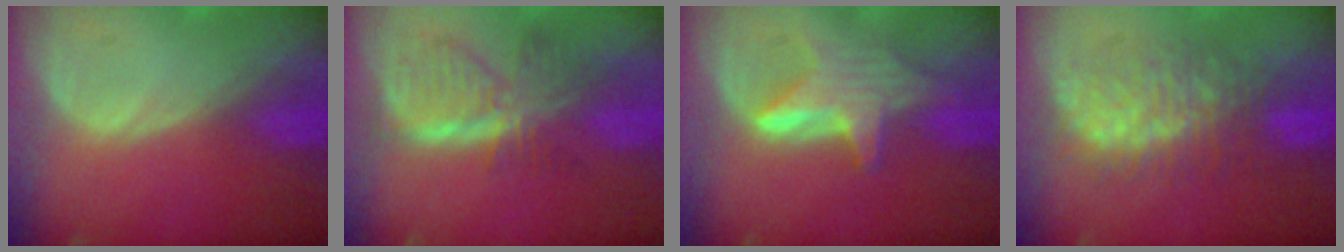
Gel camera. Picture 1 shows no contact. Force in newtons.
{"total": 7.7, "press": 6.9, "slide": 3.3}
{"total": 6.1, "press": 6.0, "slide": 0.5}
{"total": 8.0, "press": 8.0, "slide": 0.2}